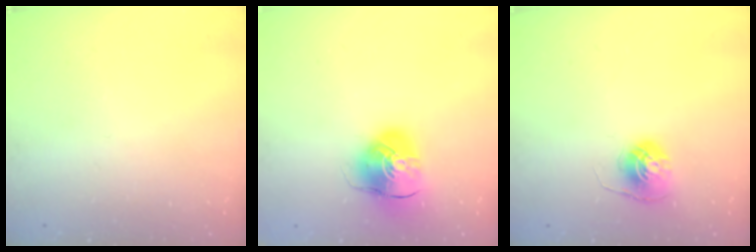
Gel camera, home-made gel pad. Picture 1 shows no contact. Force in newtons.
{"total": 9.7, "press": 9.6, "slide": 1.2}
{"total": 6.0, "press": 6.0, "slide": 0.5}